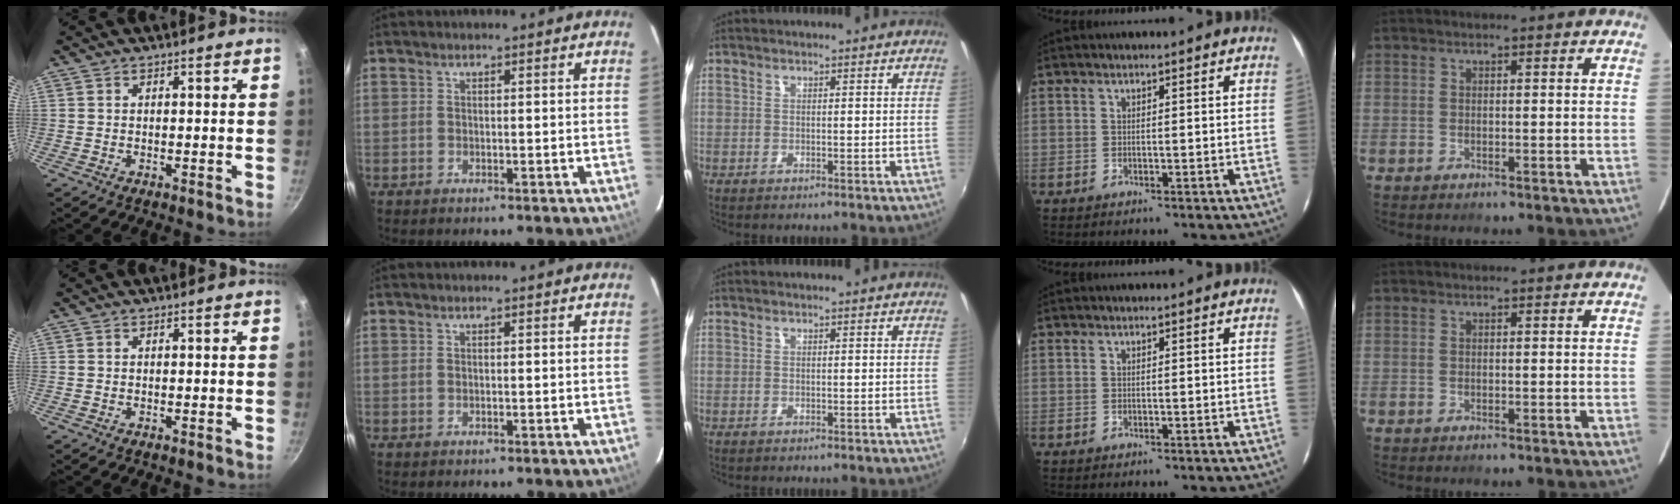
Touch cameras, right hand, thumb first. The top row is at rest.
{}